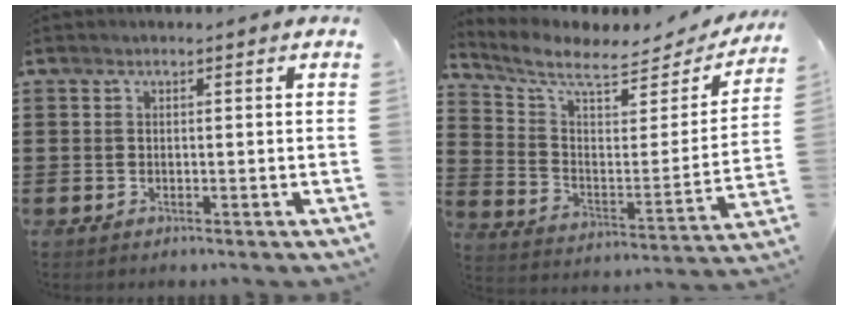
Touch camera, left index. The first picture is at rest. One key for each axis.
{"total": 7.4, "fx": 6.2, "fy": 2.0, "fz": 3.6, "tx": -0.101, "ty": -0.039, "tz": 0.105}